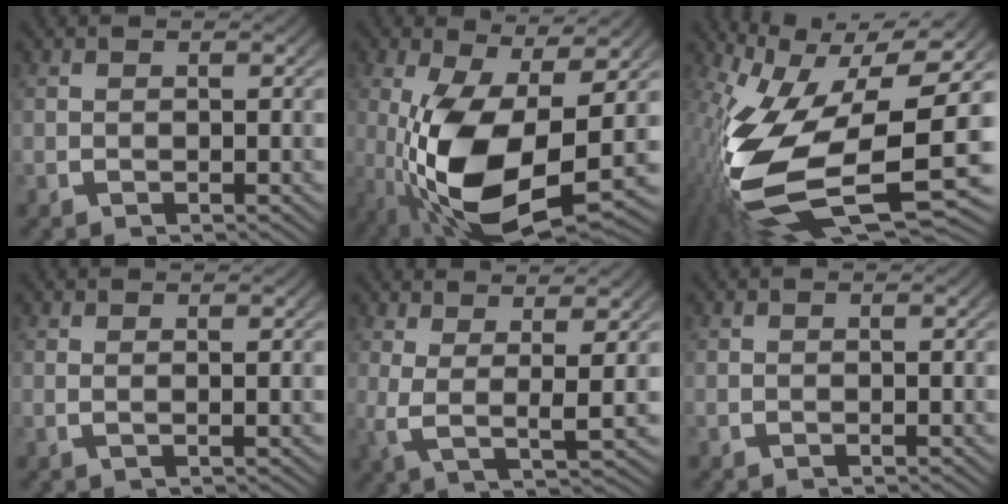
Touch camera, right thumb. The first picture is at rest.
{"total": 14.0, "force": [-1.3, 7.2, 11.9], "torque": [-0.243, -0.049, 0.008]}
{"total": 21.5, "force": [-3.1, 12.4, 17.3], "torque": [-0.358, -0.077, -0.006]}
{"total": 0.7, "force": [0.5, -0.2, 0.5], "torque": [-0.012, -0.002, 0.011]}
{"total": 4.6, "force": [1.8, 1.2, 4.0], "torque": [-0.084, -0.007, 0.036]}
{"total": 0.0}